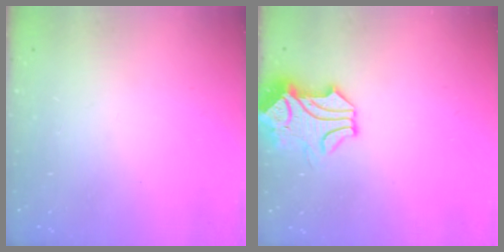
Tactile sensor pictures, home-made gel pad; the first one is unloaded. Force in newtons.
{"total": 1.3, "press": 0.7, "slide": 1.1}